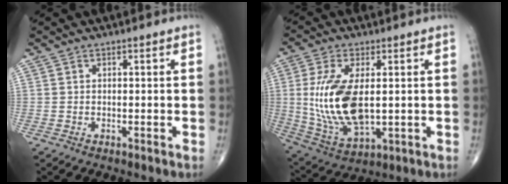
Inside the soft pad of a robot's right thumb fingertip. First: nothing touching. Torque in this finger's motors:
{"motor_torque": [0.10, 0.89, 1.49, 0.19, 0.17]}